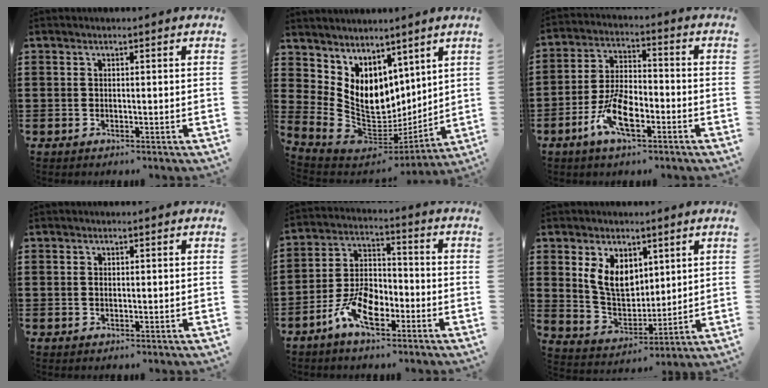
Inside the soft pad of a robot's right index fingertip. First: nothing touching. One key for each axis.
{"total": 9.7, "fx": 3.5, "fy": 7.6, "fz": 4.9, "tx": -0.127, "ty": -0.039, "tz": 0.075}
{"total": 8.4, "fx": -3.9, "fy": 3.7, "fz": 6.4, "tx": -0.150, "ty": -0.003, "tz": -0.077}
{"total": 0.6, "fx": 0.2, "fy": 0.4, "fz": 0.5, "tx": -0.012, "ty": 0.000, "tz": 0.003}
{"total": 8.1, "fx": -4.3, "fy": 4.4, "fz": 5.3, "tx": -0.127, "ty": 0.007, "tz": -0.085}
{"total": 7.5, "fx": 3.3, "fy": 5.2, "fz": 4.3, "tx": -0.109, "ty": 0.004, "tz": 0.062}